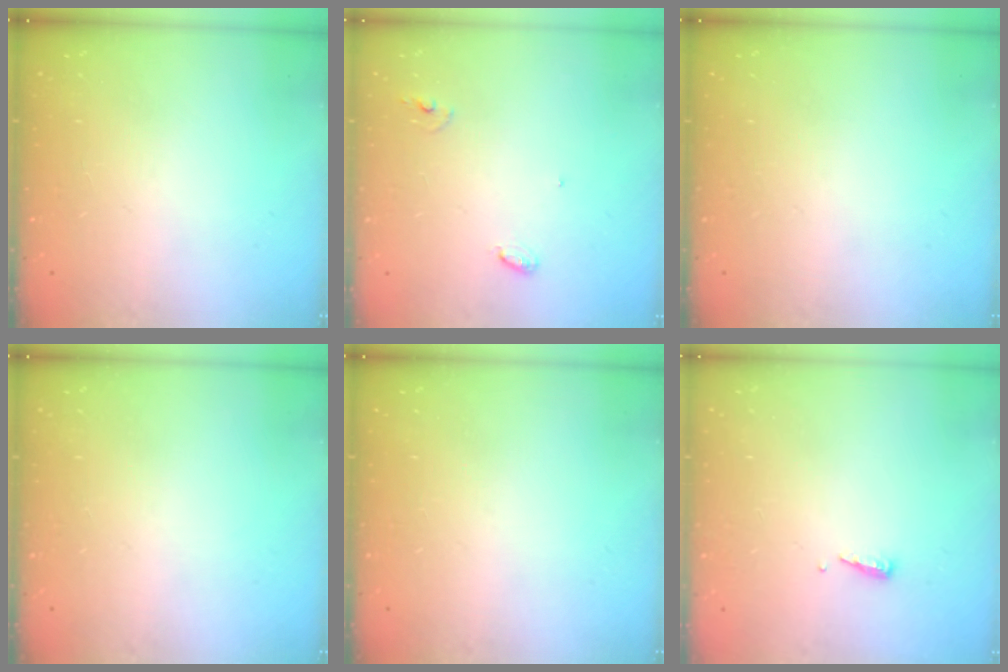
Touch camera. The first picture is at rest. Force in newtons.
{"total": 5.2, "press": 5.2, "slide": 0.3}
{"total": 0.0}
{"total": 0.0}
{"total": 0.0}
{"total": 5.3, "press": 5.3, "slide": 0.5}